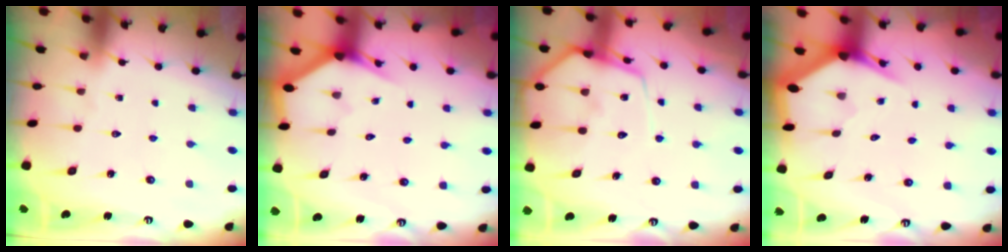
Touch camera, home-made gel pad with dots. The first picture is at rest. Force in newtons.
{"total": 2.7, "press": 2.7, "slide": 0.1}
{"total": 10.8, "press": 10.7, "slide": 1.2}
{"total": 3.8, "press": 3.8, "slide": 0.2}